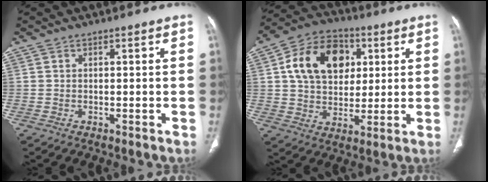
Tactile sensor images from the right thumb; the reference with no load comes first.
{"total": 16.2, "force": [4.2, 12.0, 10.1], "torque": [-0.141, 0.006, 0.066]}